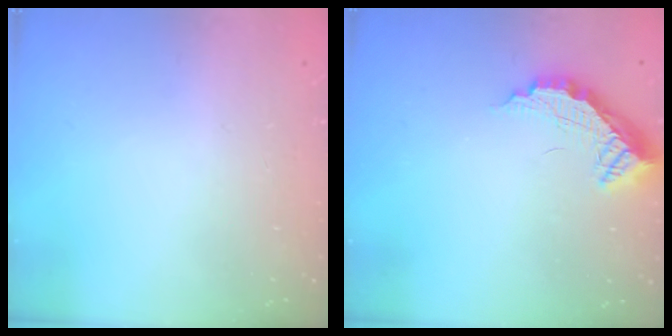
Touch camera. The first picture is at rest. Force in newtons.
{"total": 11.3, "press": 11.3, "slide": 1.1}